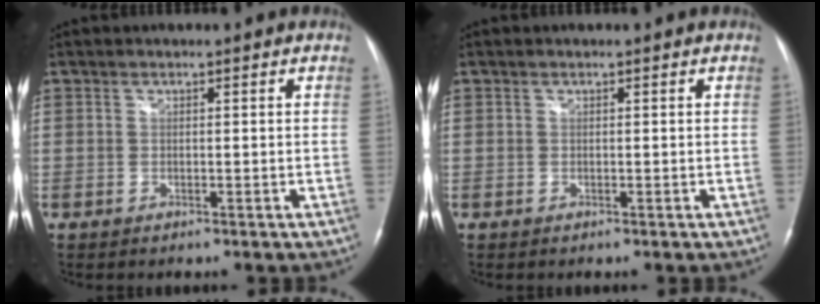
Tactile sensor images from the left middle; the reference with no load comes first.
{"total": 0.0}